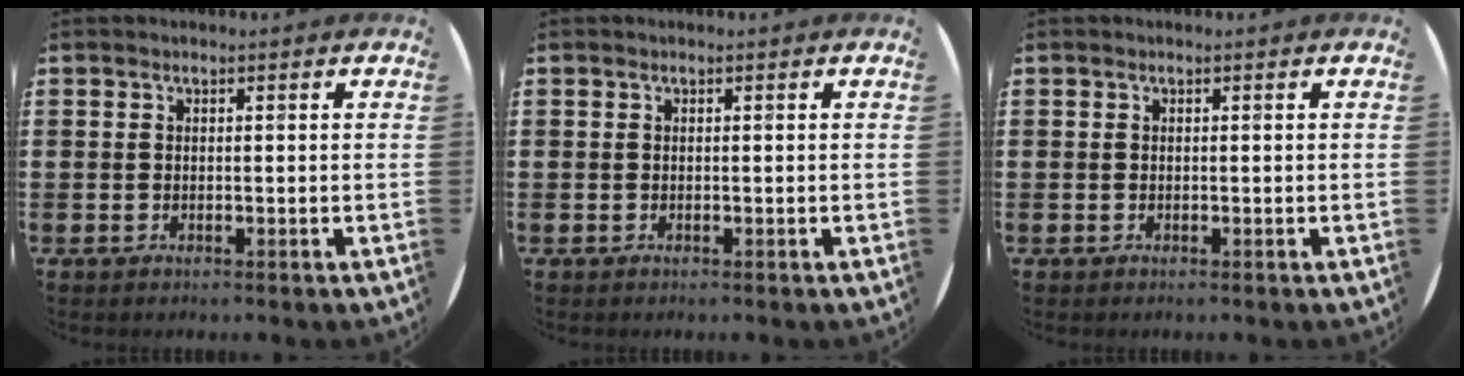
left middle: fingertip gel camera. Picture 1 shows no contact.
{"total": 0.0}
{"total": 0.0}